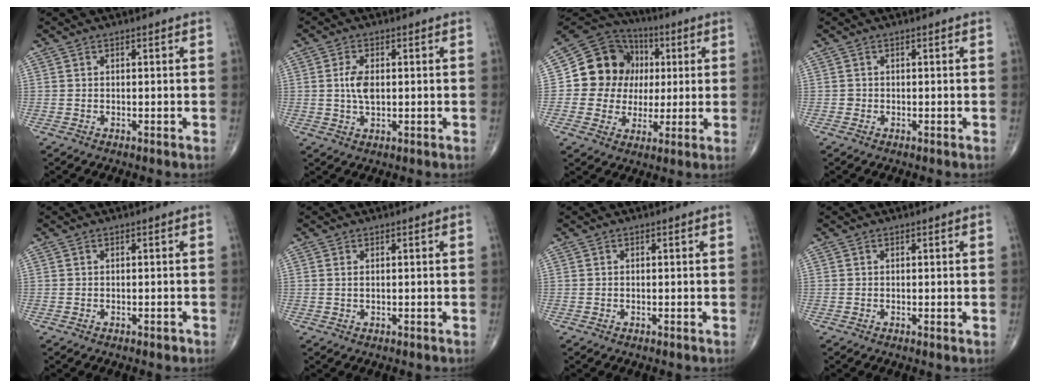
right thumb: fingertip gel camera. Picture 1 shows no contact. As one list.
[{"total": 4.6, "force": [0.4, 2.4, 3.9], "torque": [-0.079, -0.001, 0.008]}, {"total": 15.4, "force": [1.9, 13.8, 6.7], "torque": [-0.072, 0.019, 0.032]}, {"total": 0.6, "force": [-0.1, 0.5, 0.0], "torque": [0.001, 0.004, -0.004]}, {"total": 0.7, "force": [-0.4, 0.4, 0.4], "torque": [-0.003, 0.000, -0.006]}, {"total": 0.8, "force": [0.3, 0.4, 0.7], "torque": [-0.018, 0.002, 0.008]}, {"total": 0.0}, {"total": 0.5, "force": [0.1, 0.2, 0.5], "torque": [-0.009, -0.003, -0.001]}]